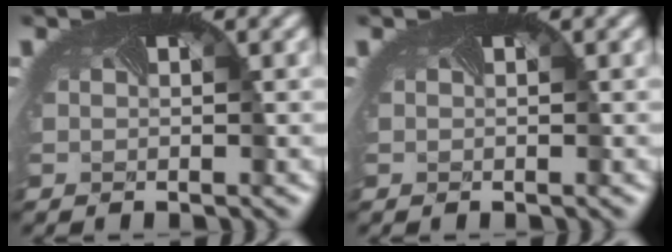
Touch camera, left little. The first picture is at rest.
{"total": 0.0}